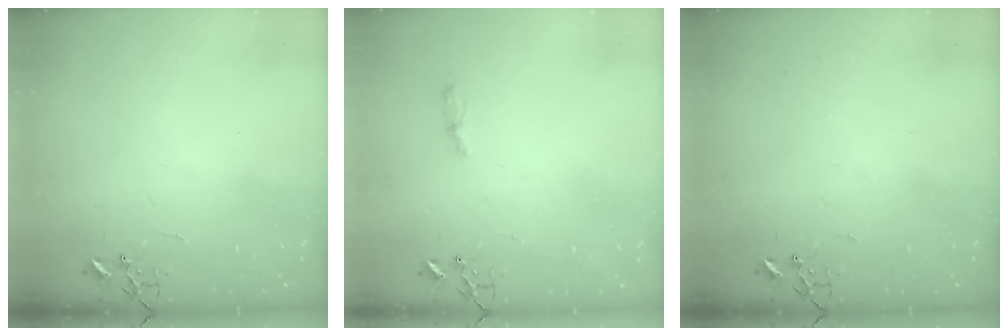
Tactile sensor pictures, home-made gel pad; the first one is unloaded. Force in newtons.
{"total": 4.2, "press": 4.1, "slide": 0.5}
{"total": 0.0}